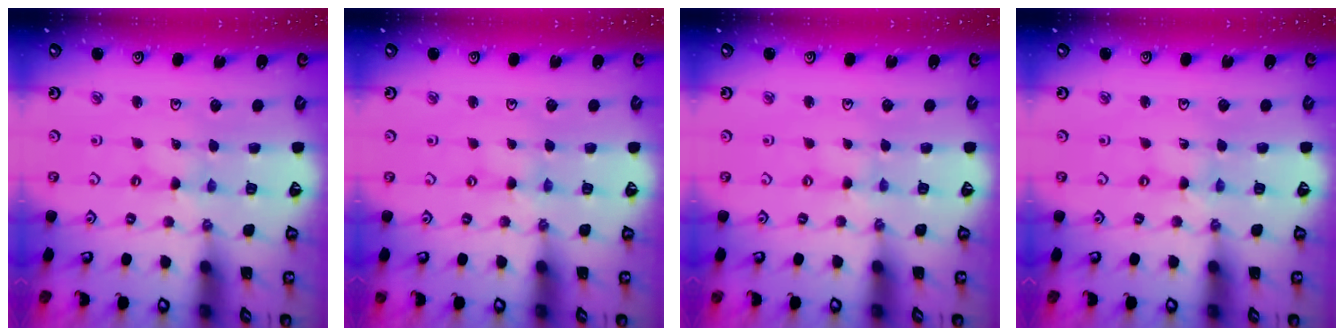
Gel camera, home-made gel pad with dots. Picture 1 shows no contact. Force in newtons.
{"total": 0.7, "press": 0.7, "slide": 0.1}
{"total": 1.1, "press": 1.1, "slide": 0.2}
{"total": 0.0}